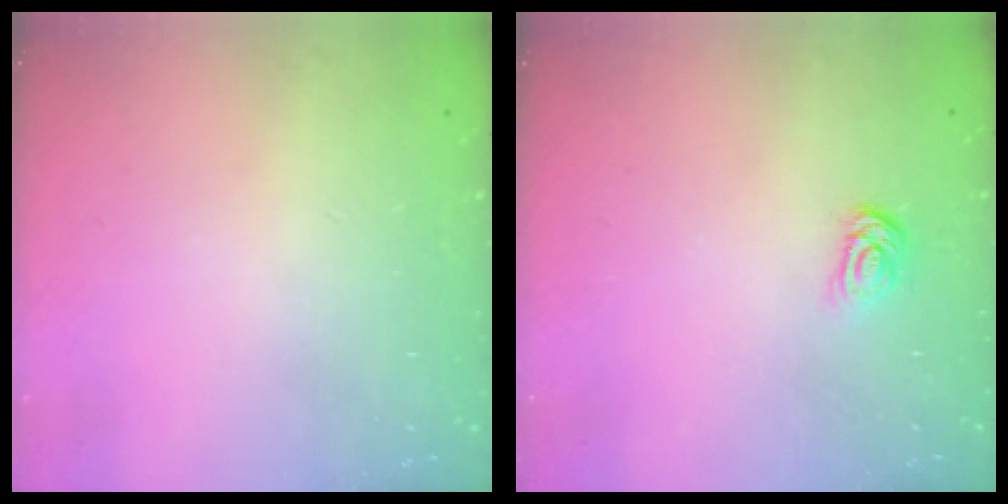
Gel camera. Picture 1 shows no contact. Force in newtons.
{"total": 3.3, "press": 3.2, "slide": 0.5}